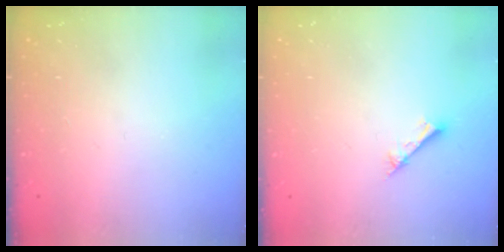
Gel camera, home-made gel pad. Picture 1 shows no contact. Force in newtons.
{"total": 1.6, "press": 1.6, "slide": 0.2}